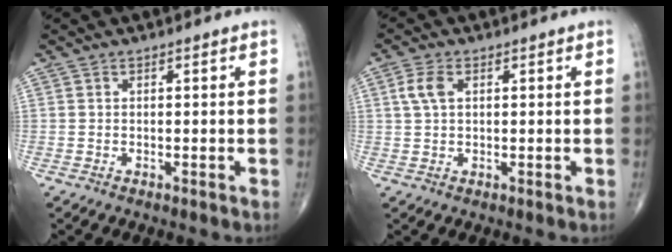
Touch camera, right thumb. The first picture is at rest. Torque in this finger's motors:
{"motor_torque": [0.30, 0.75, 0.41, 0.12, 0.14]}